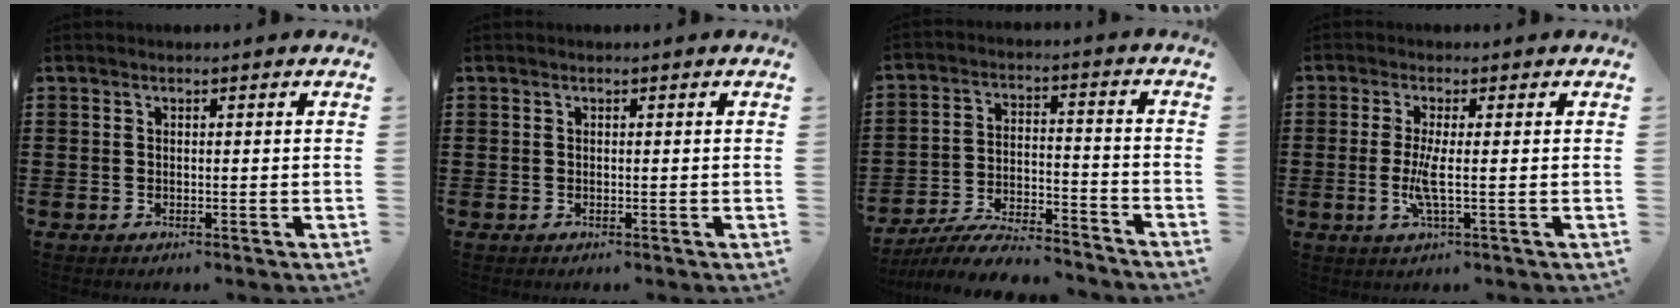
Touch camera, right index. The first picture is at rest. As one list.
[{"total": 0.0}, {"total": 7.7, "force": [-7.3, 0.7, 2.5], "torque": [-0.051, 0.009, -0.142]}, {"total": 4.1, "force": [-0.4, 0.1, 4.0], "torque": [-0.088, -0.012, -0.014]}]